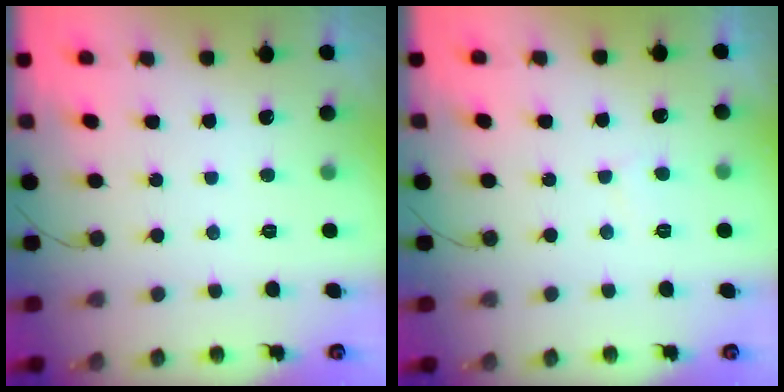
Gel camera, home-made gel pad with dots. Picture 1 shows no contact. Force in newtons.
{"total": 2.7, "press": 2.7, "slide": 0.3}